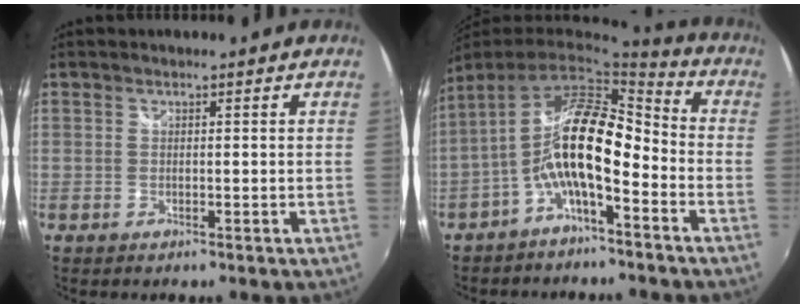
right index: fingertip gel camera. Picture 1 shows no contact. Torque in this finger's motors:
{"motor_torque": [1.40, -0.74, 1.05, 0.21]}